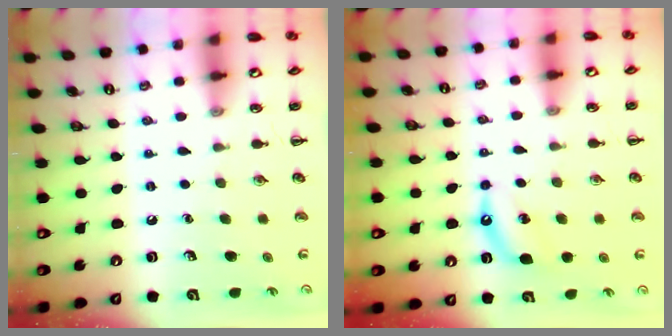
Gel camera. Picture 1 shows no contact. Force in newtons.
{"total": 5.7, "press": 5.4, "slide": 1.6}